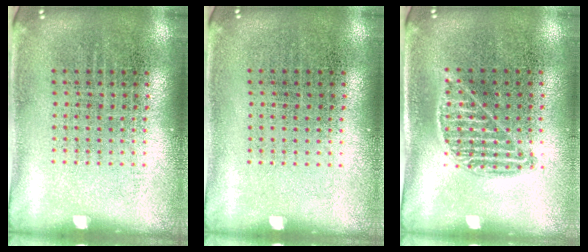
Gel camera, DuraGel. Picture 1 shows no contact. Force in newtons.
{"total": 0.0}
{"total": 0.9, "press": 0.9, "slide": 0.4}